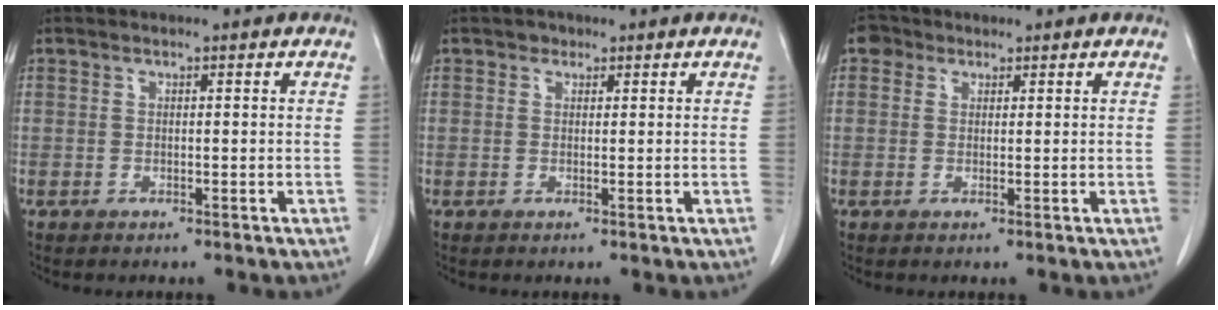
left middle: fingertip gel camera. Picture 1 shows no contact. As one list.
[{"total": 1.0, "force": [0.6, 0.8, 0.1], "torque": [0.003, -0.001, 0.006]}, {"total": 2.3, "force": [1.2, 1.9, 0.5], "torque": [-0.009, 0.009, 0.017]}]